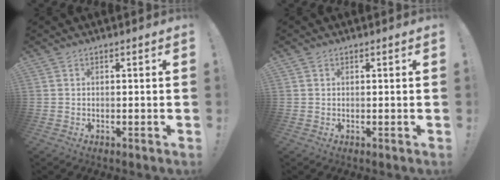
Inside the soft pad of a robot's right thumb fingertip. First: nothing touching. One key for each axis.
{"total": 0.5, "fx": 0.4, "fy": 0.3, "fz": 0.0, "tx": 0.008, "ty": -0.003, "tz": 0.007}